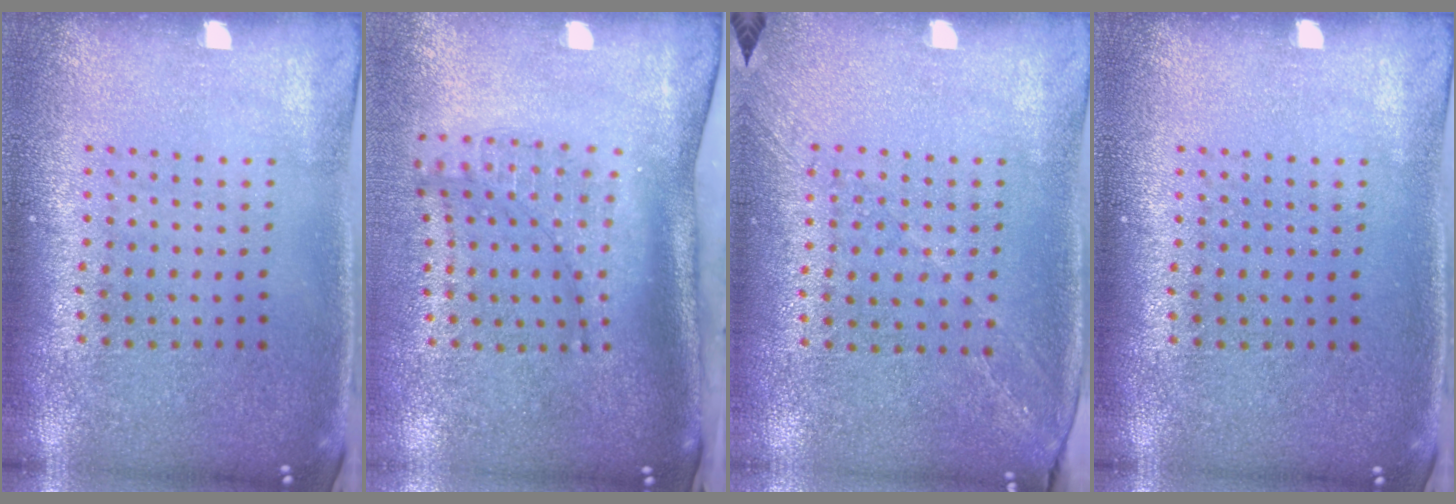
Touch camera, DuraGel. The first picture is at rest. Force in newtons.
{"total": 2.0, "press": 1.5, "slide": 1.3}
{"total": 1.3, "press": 1.1, "slide": 0.7}
{"total": 0.0}